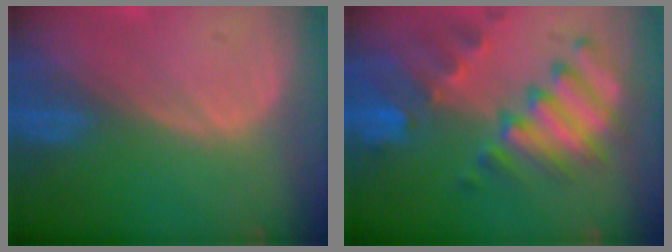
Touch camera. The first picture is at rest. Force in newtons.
{"total": 10.1, "press": 8.9, "slide": 4.8}